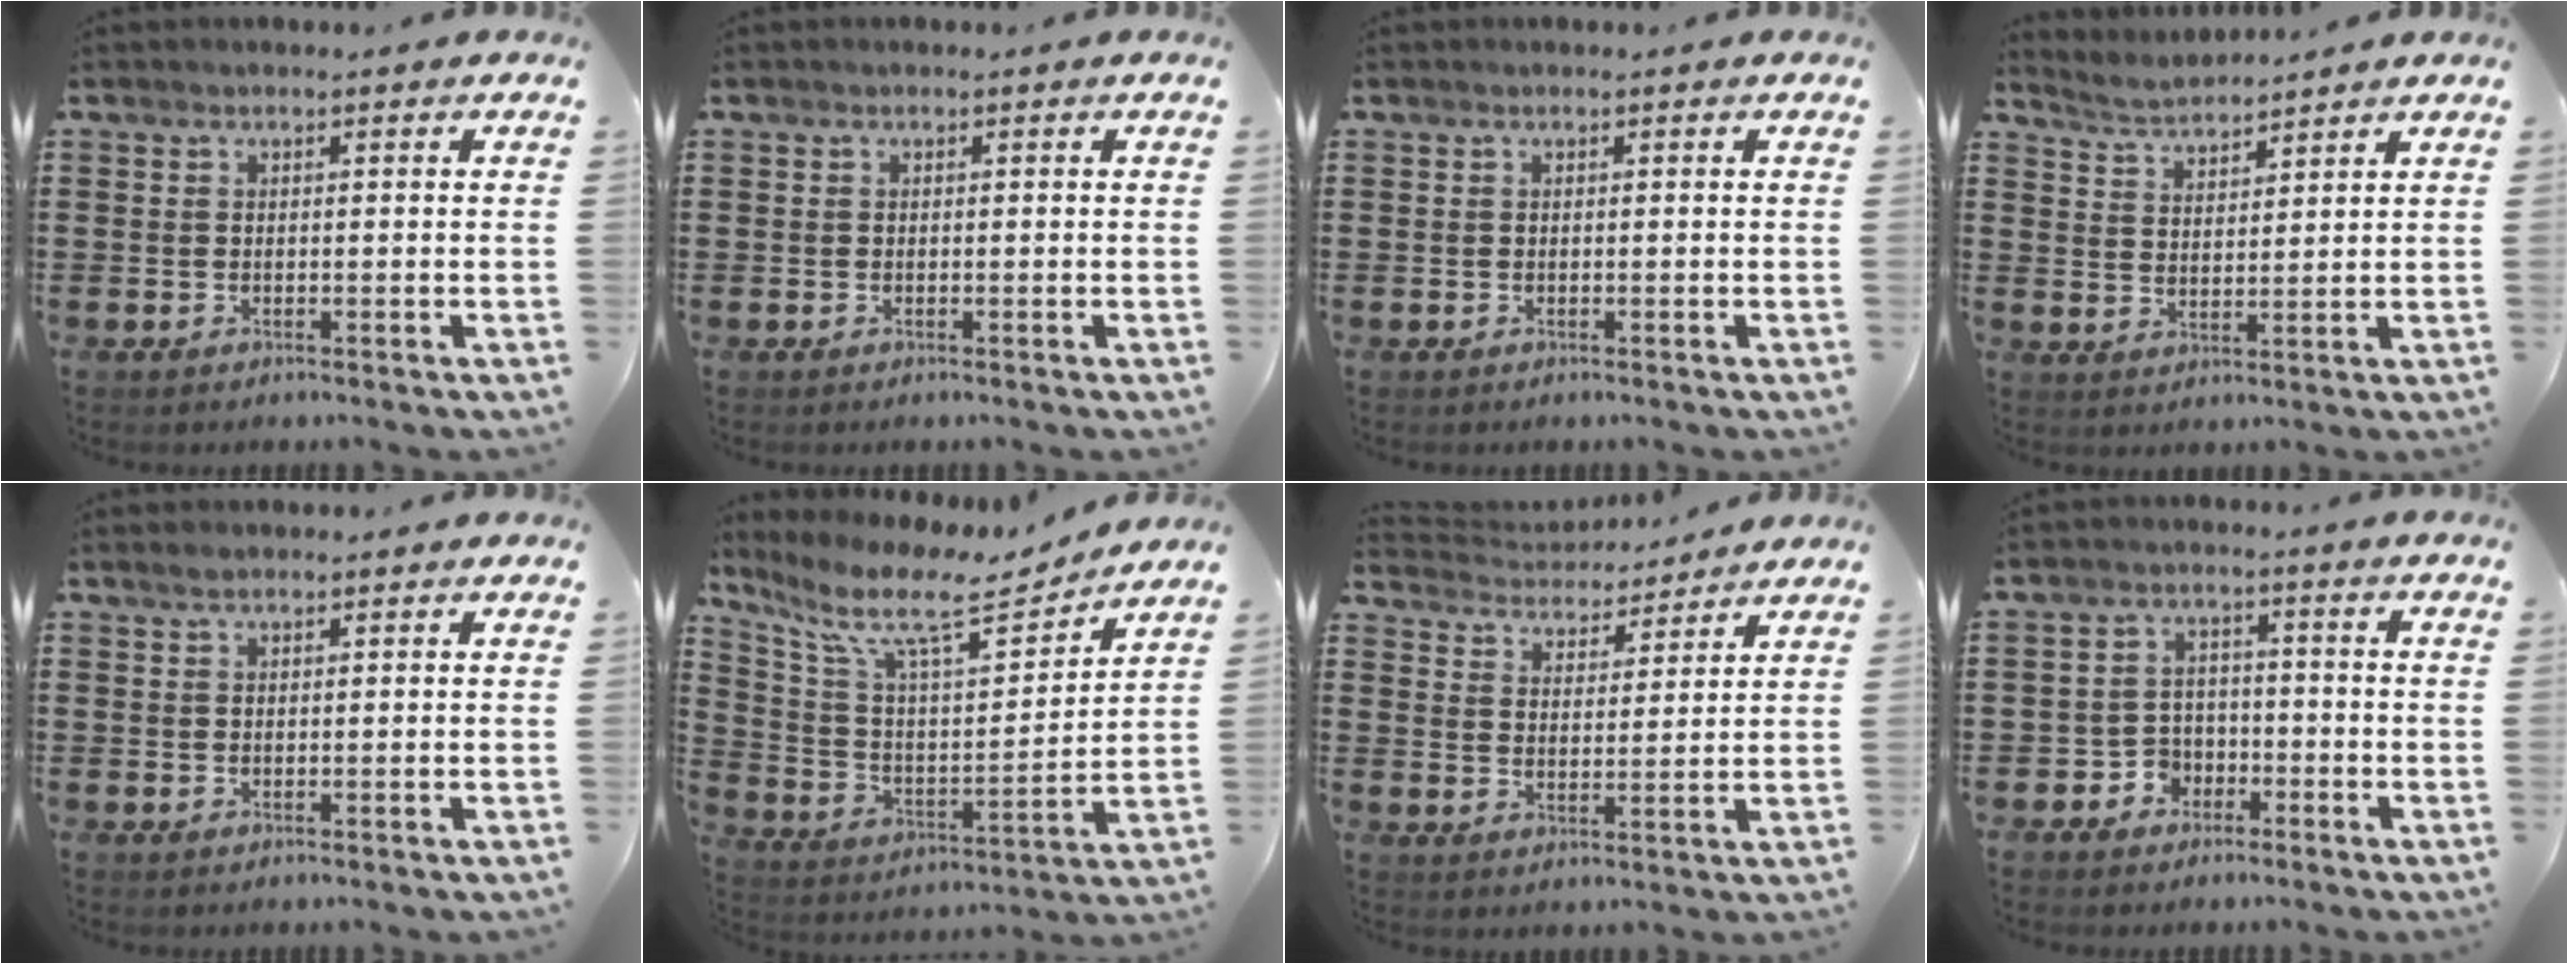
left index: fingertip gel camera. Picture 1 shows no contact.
{"total": 0.0}
{"total": 0.0}
{"total": 3.1, "force": [3.1, -0.2, 0.0], "torque": [-0.012, -0.017, 0.055]}
{"total": 0.9, "force": [0.8, 0.1, 0.5], "torque": [-0.011, 0.000, 0.014]}
{"total": 11.4, "force": [8.5, 2.7, 7.0], "torque": [-0.170, -0.043, 0.142]}
{"total": 4.1, "force": [4.1, 0.4, 0.1], "torque": [-0.024, -0.025, 0.070]}
{"total": 3.6, "force": [-2.3, 2.7, 0.9], "torque": [-0.025, 0.007, -0.048]}